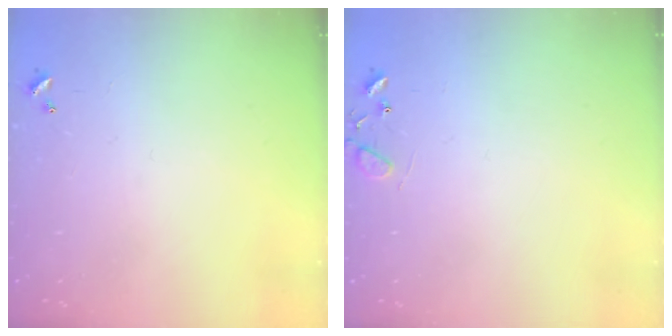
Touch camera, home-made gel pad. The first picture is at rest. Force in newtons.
{"total": 9.0, "press": 9.0, "slide": 0.6}